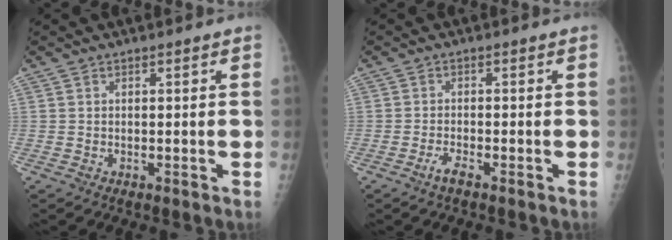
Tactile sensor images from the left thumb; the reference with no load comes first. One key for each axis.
{"total": 2.2, "fx": -1.5, "fy": 0.4, "fz": 1.5, "tx": -0.038, "ty": 0.004, "tz": -0.033}